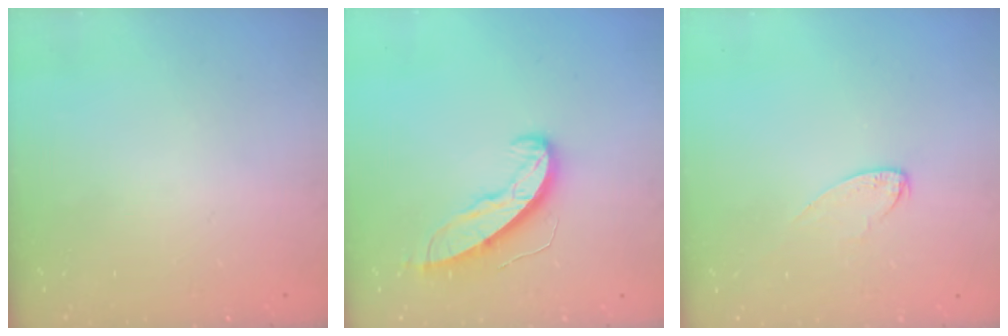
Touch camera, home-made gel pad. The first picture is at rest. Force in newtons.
{"total": 9.1, "press": 9.1, "slide": 0.5}
{"total": 6.6, "press": 6.5, "slide": 0.4}